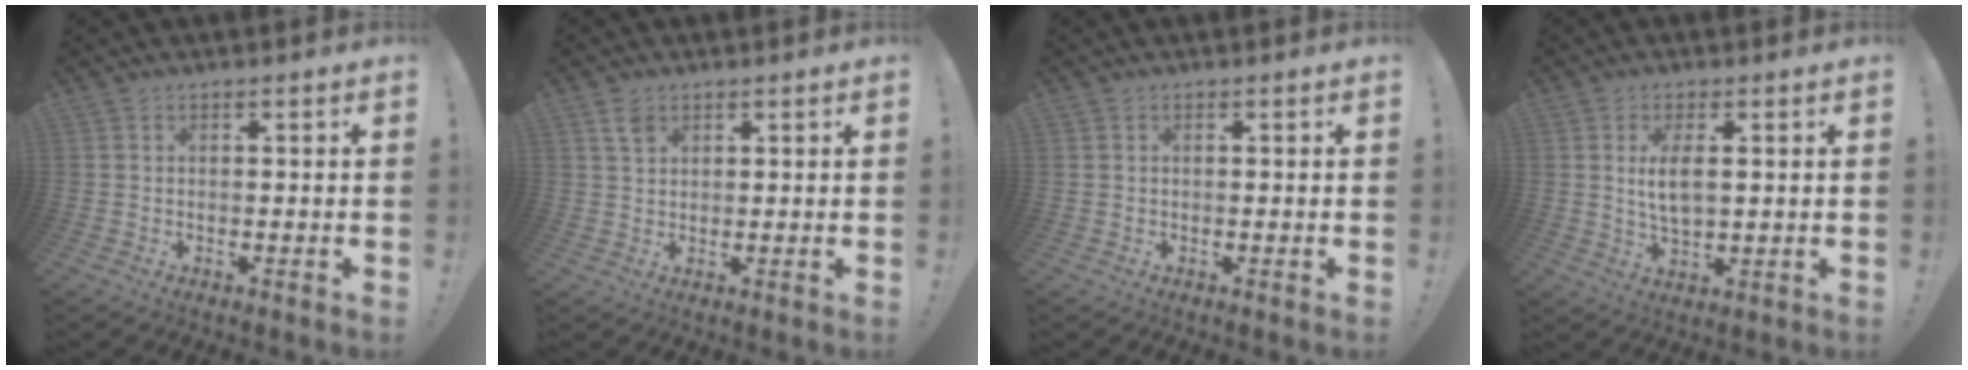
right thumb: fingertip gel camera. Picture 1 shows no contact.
{"total": 3.4, "force": [2.0, 2.0, 2.0], "torque": [-0.029, -0.005, 0.037]}
{"total": 0.0}
{"total": 6.3, "force": [1.3, 2.5, 5.6], "torque": [-0.104, -0.011, 0.016]}